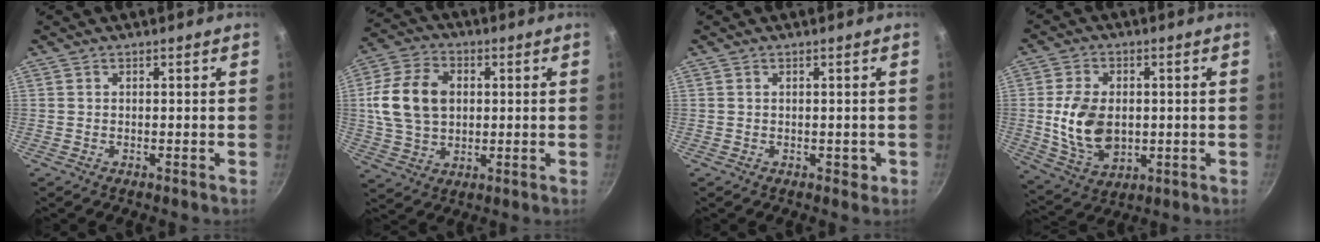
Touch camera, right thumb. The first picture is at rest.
{"total": 14.2, "force": [1.9, 10.3, 9.5], "torque": [-0.162, 0.011, 0.030]}
{"total": 1.4, "force": [-0.1, 1.0, 1.0], "torque": [-0.005, 0.000, 0.000]}
{"total": 12.5, "force": [-0.1, 8.5, 9.2], "torque": [-0.160, -0.007, 0.007]}